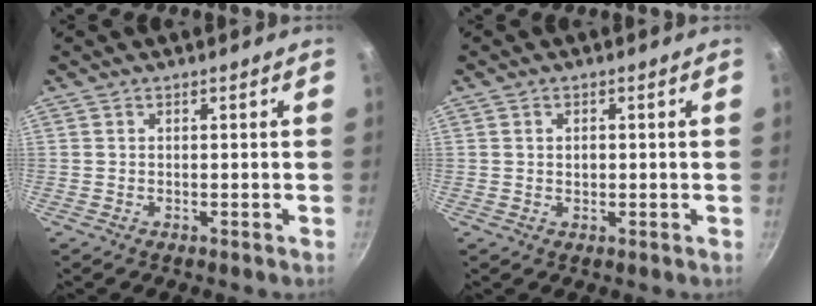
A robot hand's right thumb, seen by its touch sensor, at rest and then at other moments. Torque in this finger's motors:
{"motor_torque": [-0.41, 0.28, -0.42, 0.29, 0.08]}